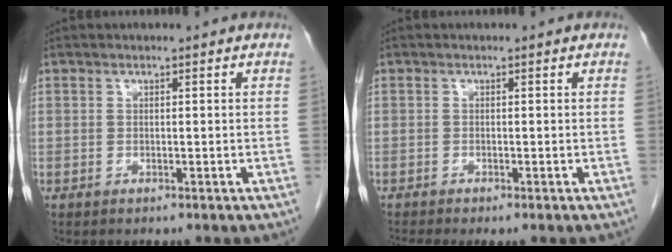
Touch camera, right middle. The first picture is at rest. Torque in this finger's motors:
{"motor_torque": [0.95, -0.76, 0.11, 0.07]}